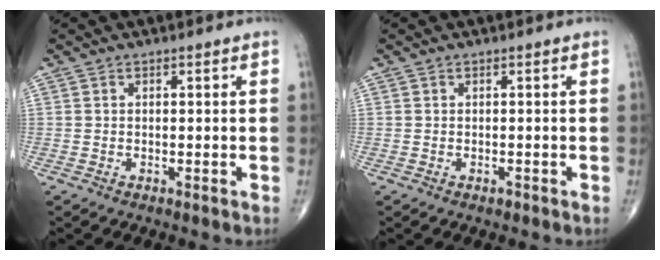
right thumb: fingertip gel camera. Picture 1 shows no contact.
{"total": 0.5, "force": [-0.3, 0.3, 0.3], "torque": [0.000, 0.000, -0.006]}